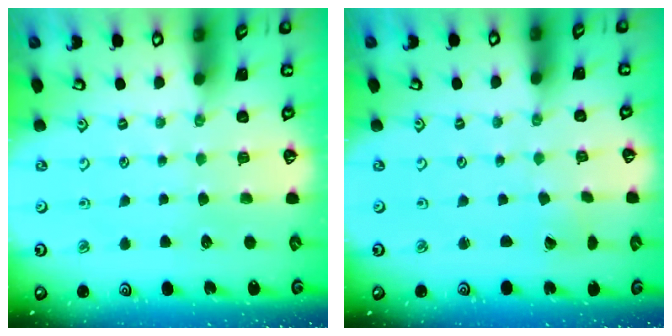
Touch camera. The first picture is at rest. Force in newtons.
{"total": 0.6, "press": 0.6, "slide": 0.1}